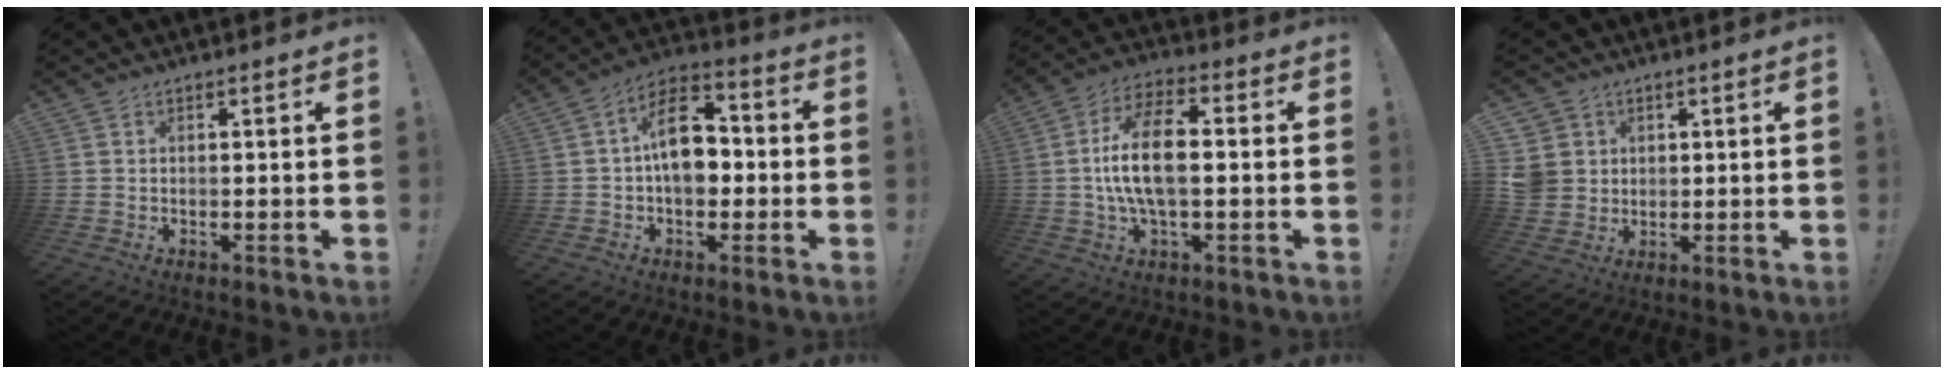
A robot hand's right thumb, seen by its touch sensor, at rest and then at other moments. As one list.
[{"total": 14.6, "force": [0.3, 9.5, 11.0], "torque": [-0.168, 0.021, 0.006]}, {"total": 13.8, "force": [-0.4, 6.0, 12.4], "torque": [-0.233, 0.008, -0.012]}, {"total": 6.9, "force": [1.7, 6.4, 1.8], "torque": [-0.042, -0.009, 0.035]}]